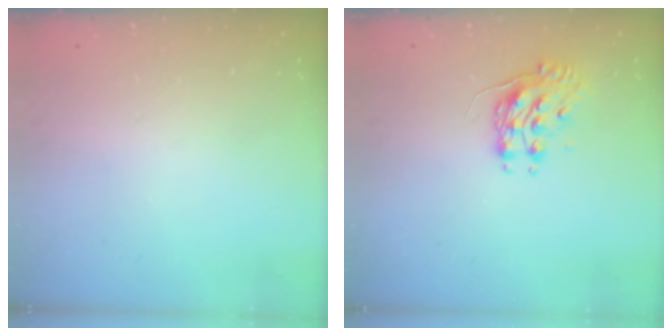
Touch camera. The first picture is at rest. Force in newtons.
{"total": 8.2, "press": 8.2, "slide": 0.3}